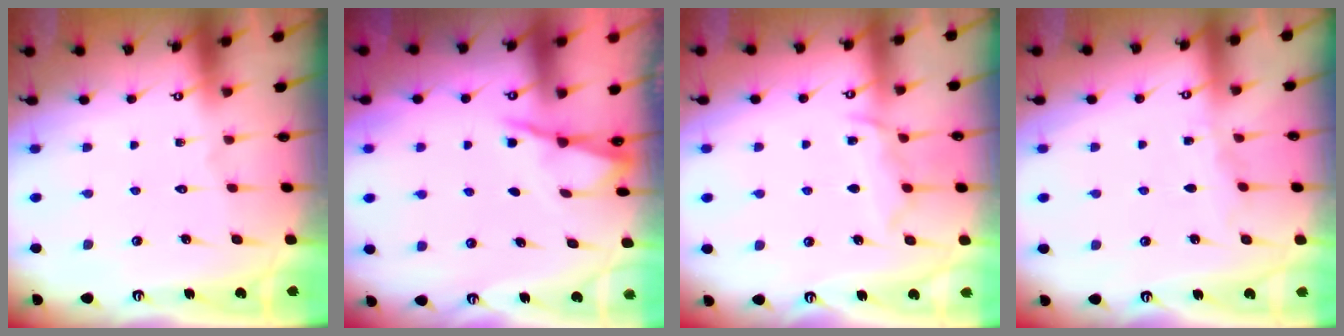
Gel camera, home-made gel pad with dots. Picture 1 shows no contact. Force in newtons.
{"total": 2.0, "press": 2.0, "slide": 0.2}
{"total": 8.5, "press": 8.4, "slide": 1.0}
{"total": 3.9, "press": 3.9, "slide": 0.6}